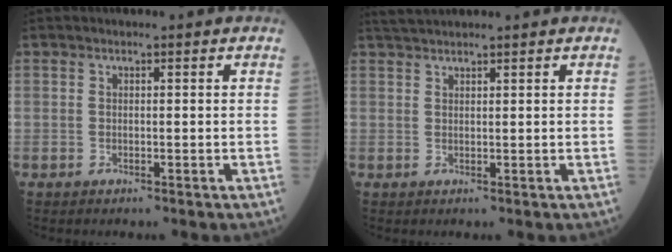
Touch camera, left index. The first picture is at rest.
{"total": 2.7, "force": [2.6, -0.2, 0.8], "torque": [-0.014, 0.027, 0.052]}